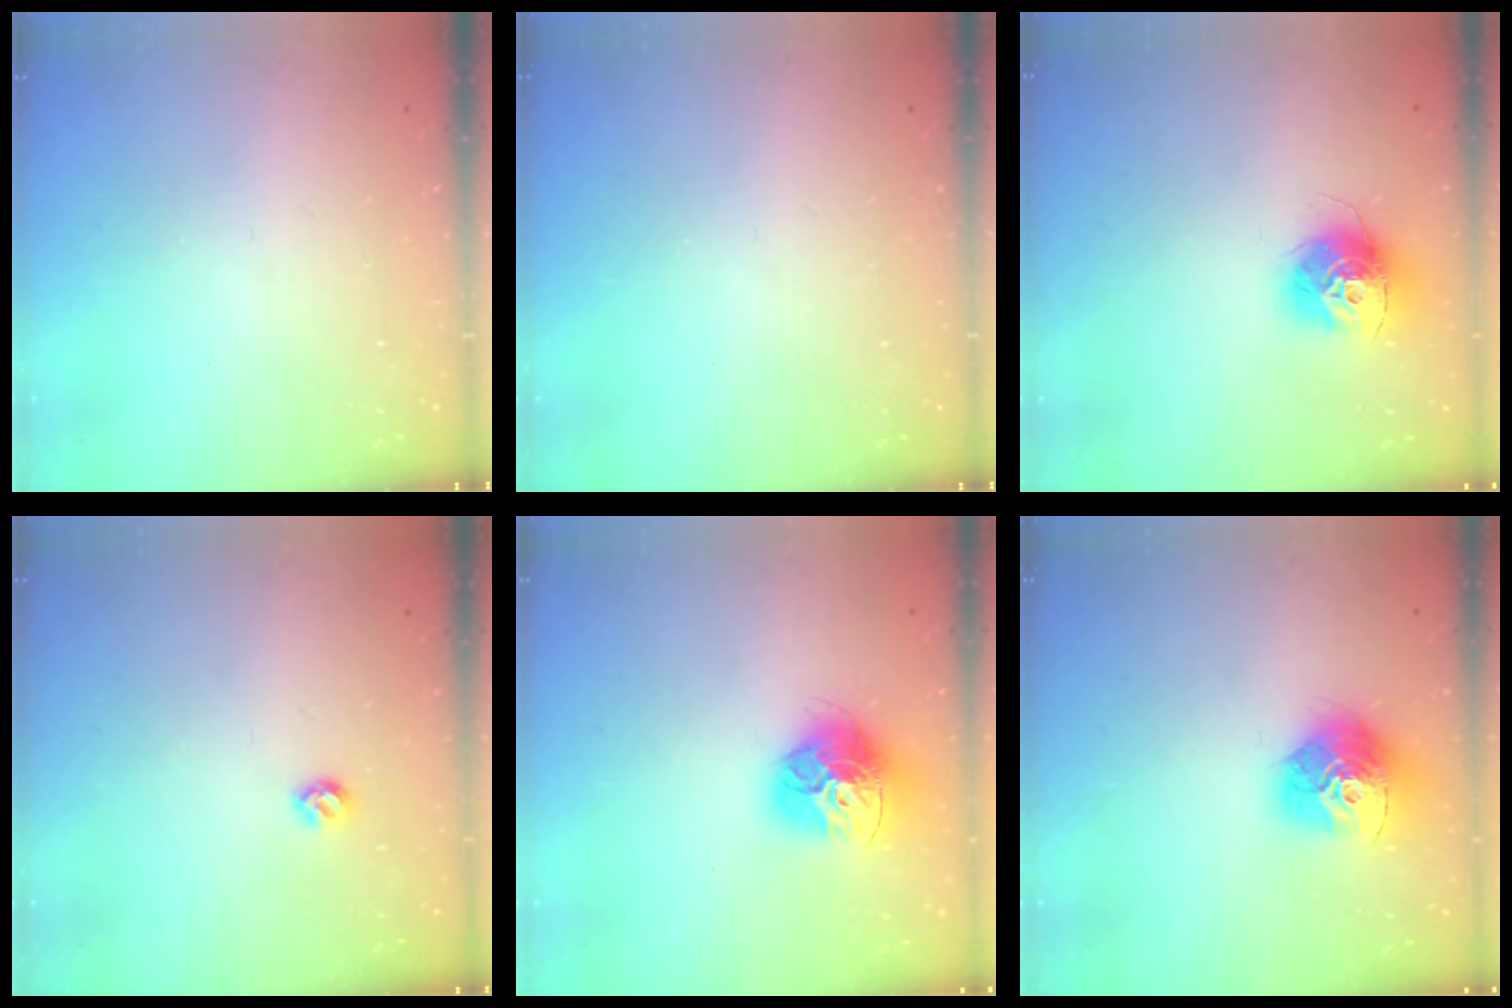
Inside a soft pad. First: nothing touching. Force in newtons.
{"total": 0.0}
{"total": 13.0, "press": 13.0, "slide": 1.0}
{"total": 5.3, "press": 5.3, "slide": 0.7}
{"total": 16.0, "press": 15.9, "slide": 1.7}
{"total": 15.6, "press": 15.5, "slide": 1.5}